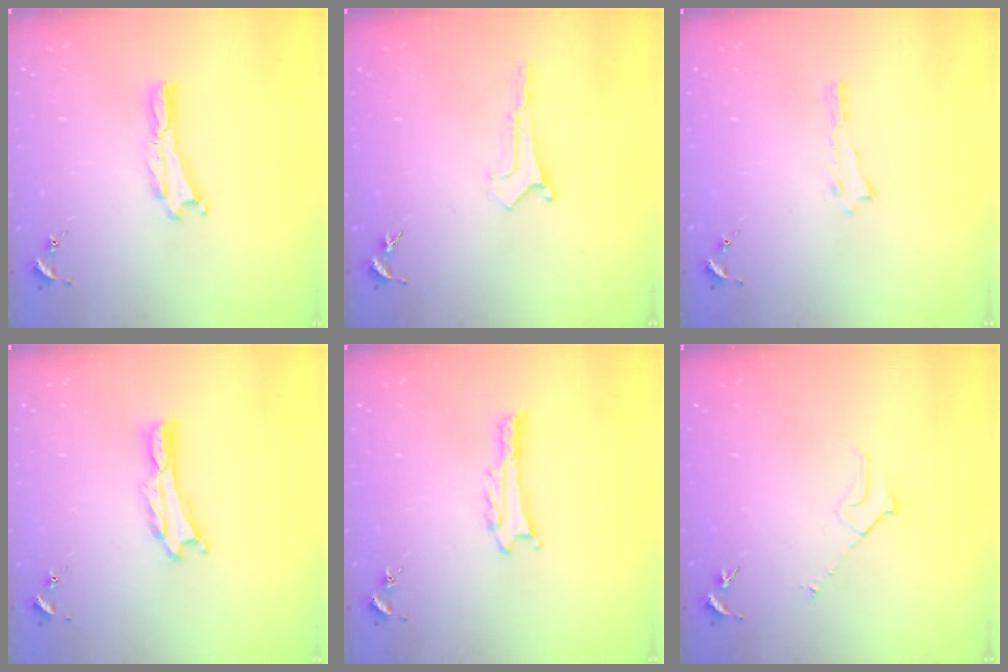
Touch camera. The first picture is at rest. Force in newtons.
{"total": 0.0}
{"total": 0.0}
{"total": 0.8, "press": 0.7, "slide": 0.2}
{"total": 1.1, "press": 1.1, "slide": 0.1}
{"total": 2.3, "press": 2.3, "slide": 0.2}